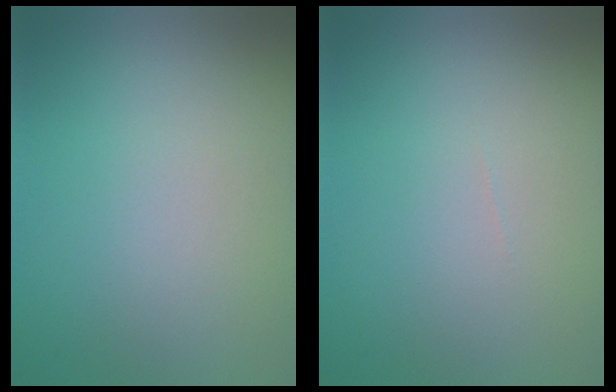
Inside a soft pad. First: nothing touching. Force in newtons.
{"total": 0.0}